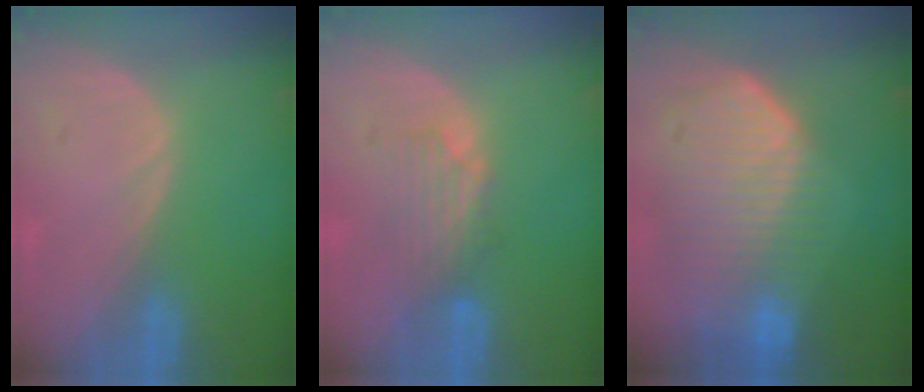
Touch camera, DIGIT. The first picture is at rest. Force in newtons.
{"total": 4.3, "press": 3.8, "slide": 2.1}
{"total": 10.8, "press": 9.5, "slide": 5.1}